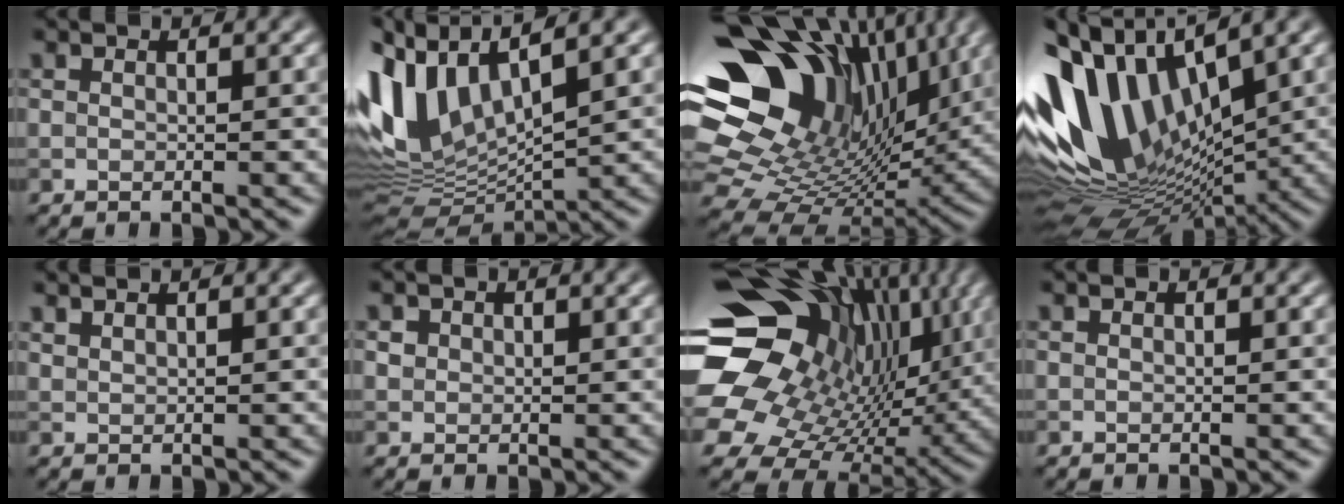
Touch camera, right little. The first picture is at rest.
{"total": 12.1, "force": [3.7, 5.9, 10.0], "torque": [-0.240, 0.007, 0.071]}
{"total": 16.7, "force": [6.2, 11.4, 10.5], "torque": [-0.209, 0.015, 0.122]}
{"total": 13.5, "force": [1.3, 7.9, 10.9], "torque": [-0.226, 0.010, 0.022]}
{"total": 1.1, "force": [1.1, 0.2, 0.3], "torque": [-0.001, -0.002, 0.017]}
{"total": 0.8, "force": [0.2, 0.8, 0.1], "torque": [0.002, -0.002, 0.005]}
{"total": 17.3, "force": [5.2, 13.0, 10.3], "torque": [-0.213, 0.019, 0.114]}
{"total": 0.0}